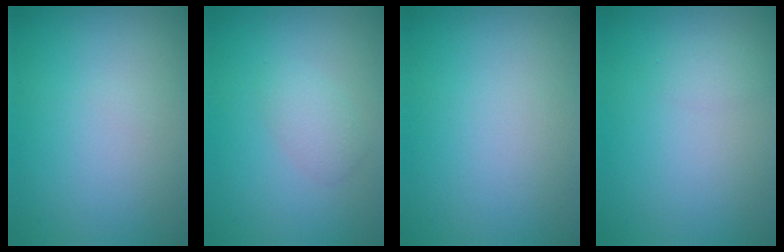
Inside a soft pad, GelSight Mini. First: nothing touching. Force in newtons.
{"total": 1.7, "press": 1.7, "slide": 0.1}
{"total": 0.0}
{"total": 0.9, "press": 0.9, "slide": 0.0}